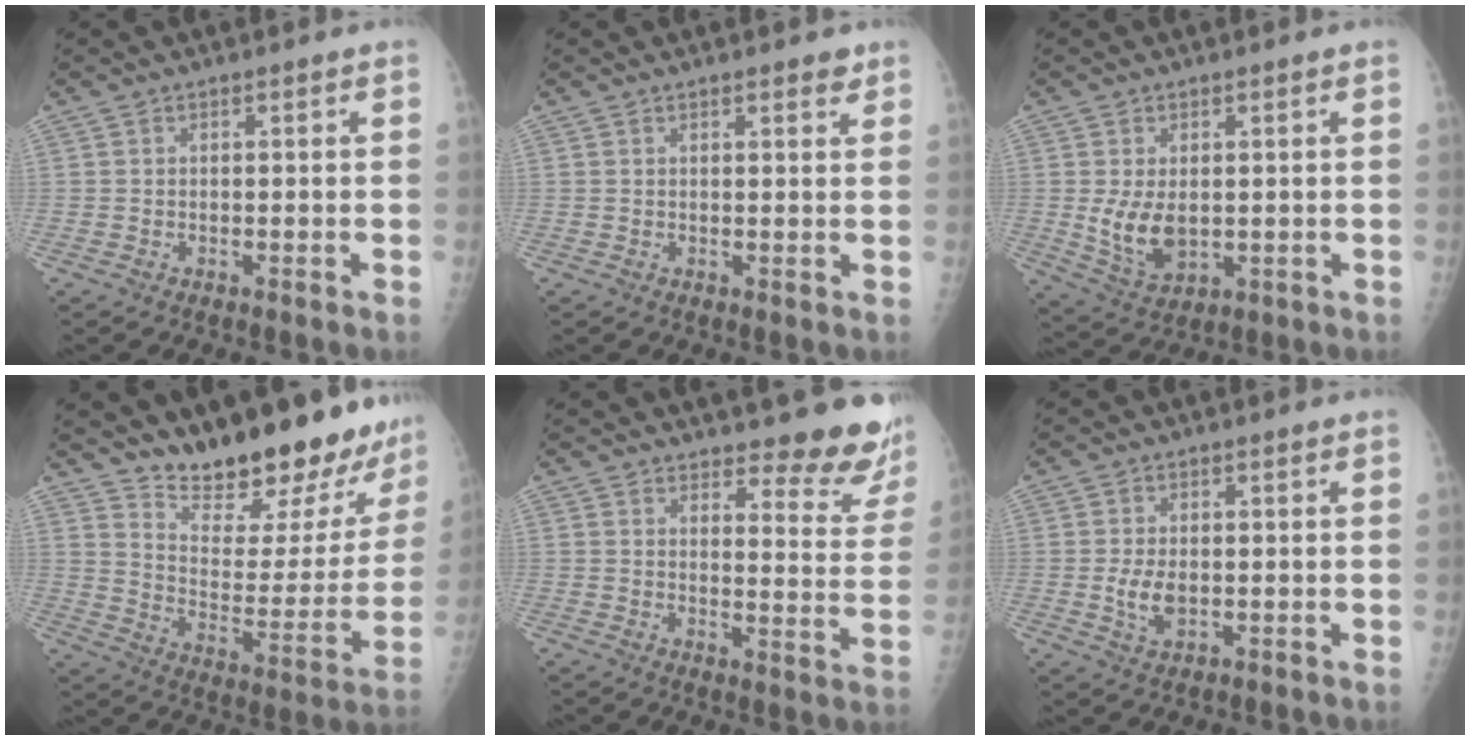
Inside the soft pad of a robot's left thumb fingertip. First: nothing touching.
{"total": 2.6, "force": [1.9, 0.8, 1.6], "torque": [-0.012, -0.008, 0.022]}
{"total": 7.2, "force": [0.2, 4.5, 5.6], "torque": [-0.089, -0.019, 0.018]}
{"total": 24.1, "force": [21.2, 6.2, 9.7], "torque": [-0.108, -0.158, 0.301]}
{"total": 13.3, "force": [11.8, 3.5, 5.0], "torque": [-0.020, -0.099, 0.131]}
{"total": 4.3, "force": [-0.4, 2.5, 3.4], "torque": [-0.065, -0.006, -0.002]}